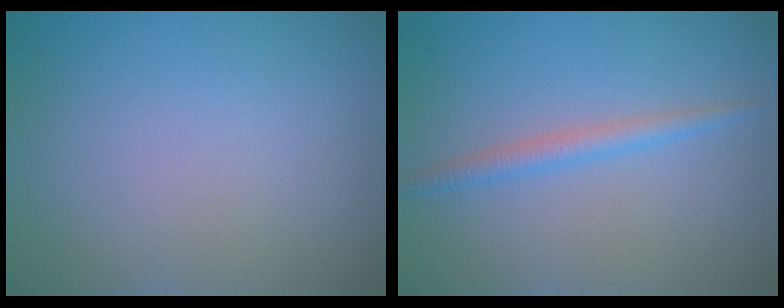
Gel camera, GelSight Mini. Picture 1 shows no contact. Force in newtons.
{"total": 1.9, "press": 1.9, "slide": 0.0}